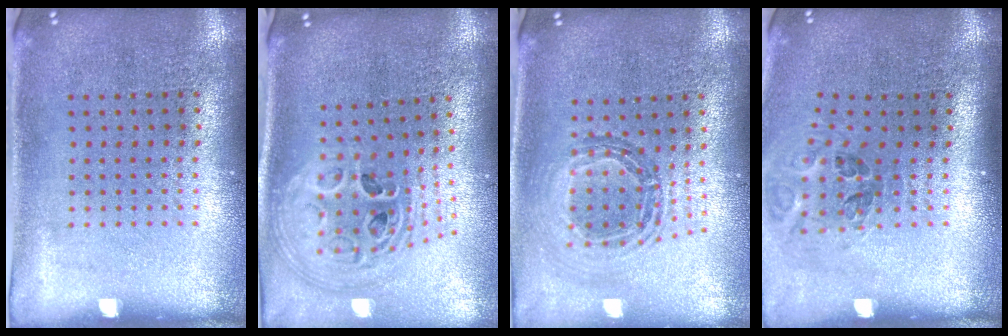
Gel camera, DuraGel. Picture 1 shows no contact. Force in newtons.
{"total": 2.7, "press": 2.0, "slide": 1.8}
{"total": 0.9, "press": 0.9, "slide": 0.1}
{"total": 1.2, "press": 1.1, "slide": 0.5}